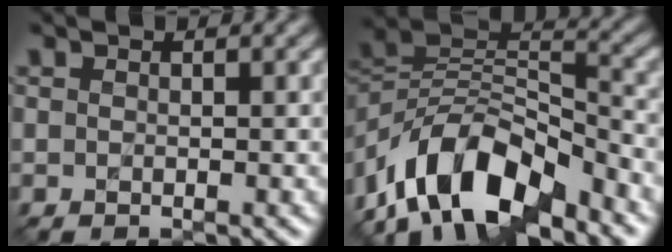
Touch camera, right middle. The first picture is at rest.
{"total": 11.3, "force": [-7.3, 5.0, 7.0], "torque": [-0.116, 0.010, -0.147]}